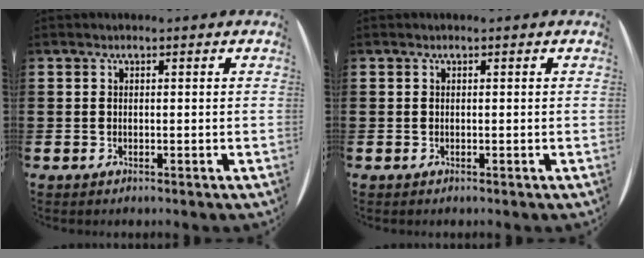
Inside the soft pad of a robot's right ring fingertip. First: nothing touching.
{"total": 0.0}